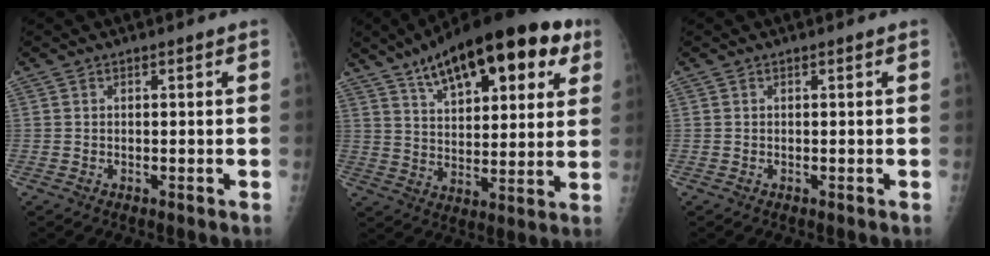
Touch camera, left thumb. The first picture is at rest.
{"total": 22.8, "force": [12.1, 9.6, 16.8], "torque": [-0.219, -0.016, 0.183]}
{"total": 0.0}